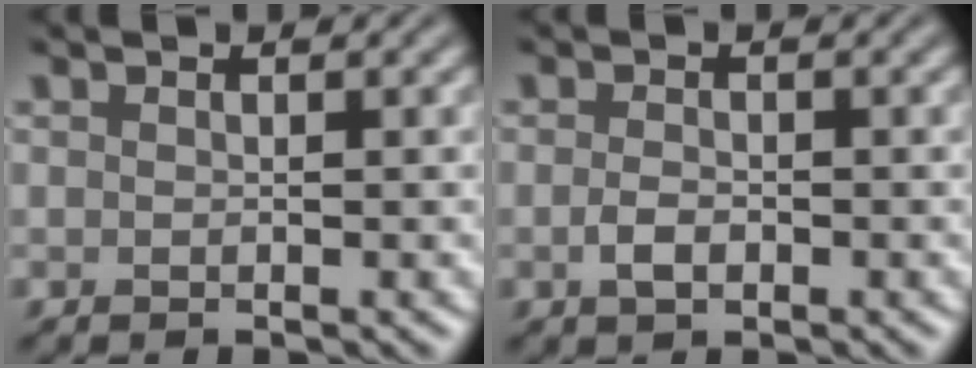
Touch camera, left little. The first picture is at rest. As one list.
[{"total": 1.6, "force": [-0.6, 0.9, 1.1], "torque": [-0.025, -0.001, -0.013]}]